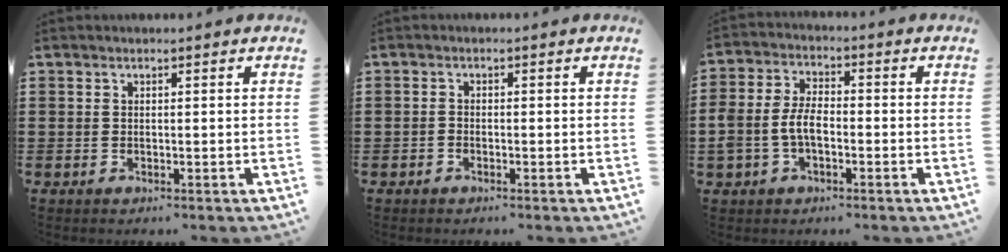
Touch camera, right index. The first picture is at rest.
{"total": 1.0, "force": [-1.0, 0.2, 0.0], "torque": [-0.002, 0.000, -0.021]}
{"total": 5.3, "force": [-1.5, 3.2, 3.9], "torque": [-0.100, -0.001, -0.034]}